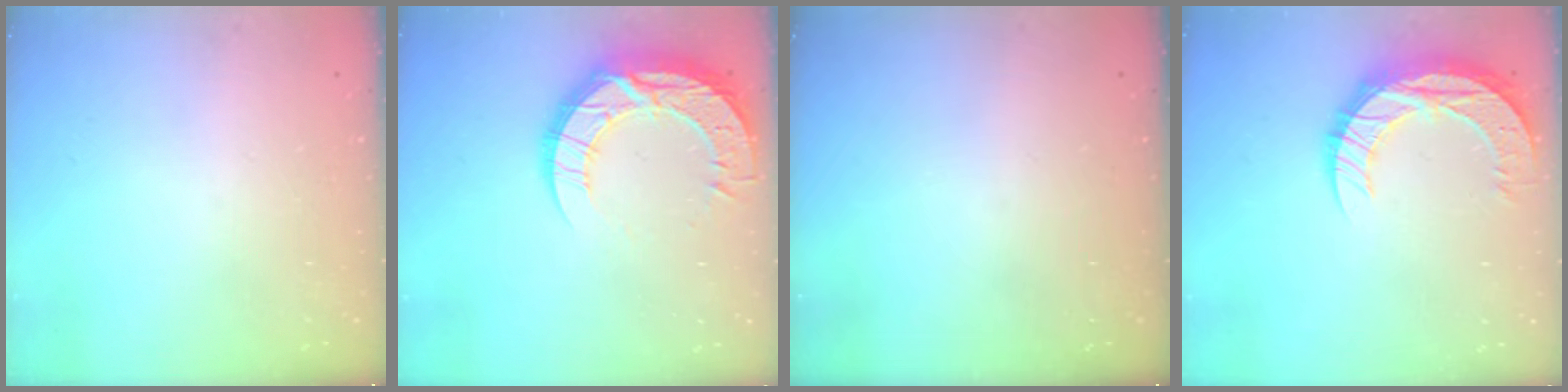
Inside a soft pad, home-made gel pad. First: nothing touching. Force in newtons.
{"total": 16.3, "press": 16.3, "slide": 1.4}
{"total": 0.0}
{"total": 12.8, "press": 12.8, "slide": 0.9}